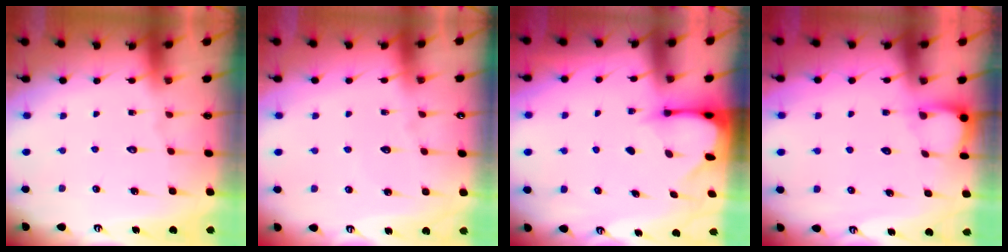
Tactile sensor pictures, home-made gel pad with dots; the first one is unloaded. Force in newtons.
{"total": 2.4, "press": 2.4, "slide": 0.2}
{"total": 2.5, "press": 2.5, "slide": 0.3}
{"total": 1.9, "press": 1.9, "slide": 0.2}